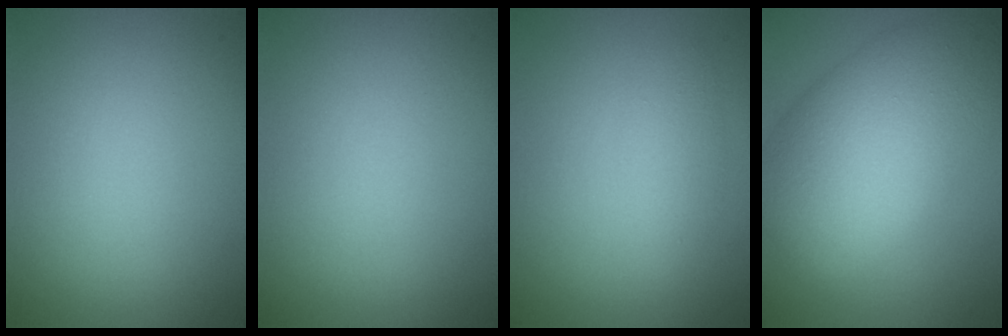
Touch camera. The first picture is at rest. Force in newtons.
{"total": 0.0}
{"total": 1.8, "press": 1.8, "slide": 0.0}
{"total": 11.7, "press": 11.7, "slide": 0.4}